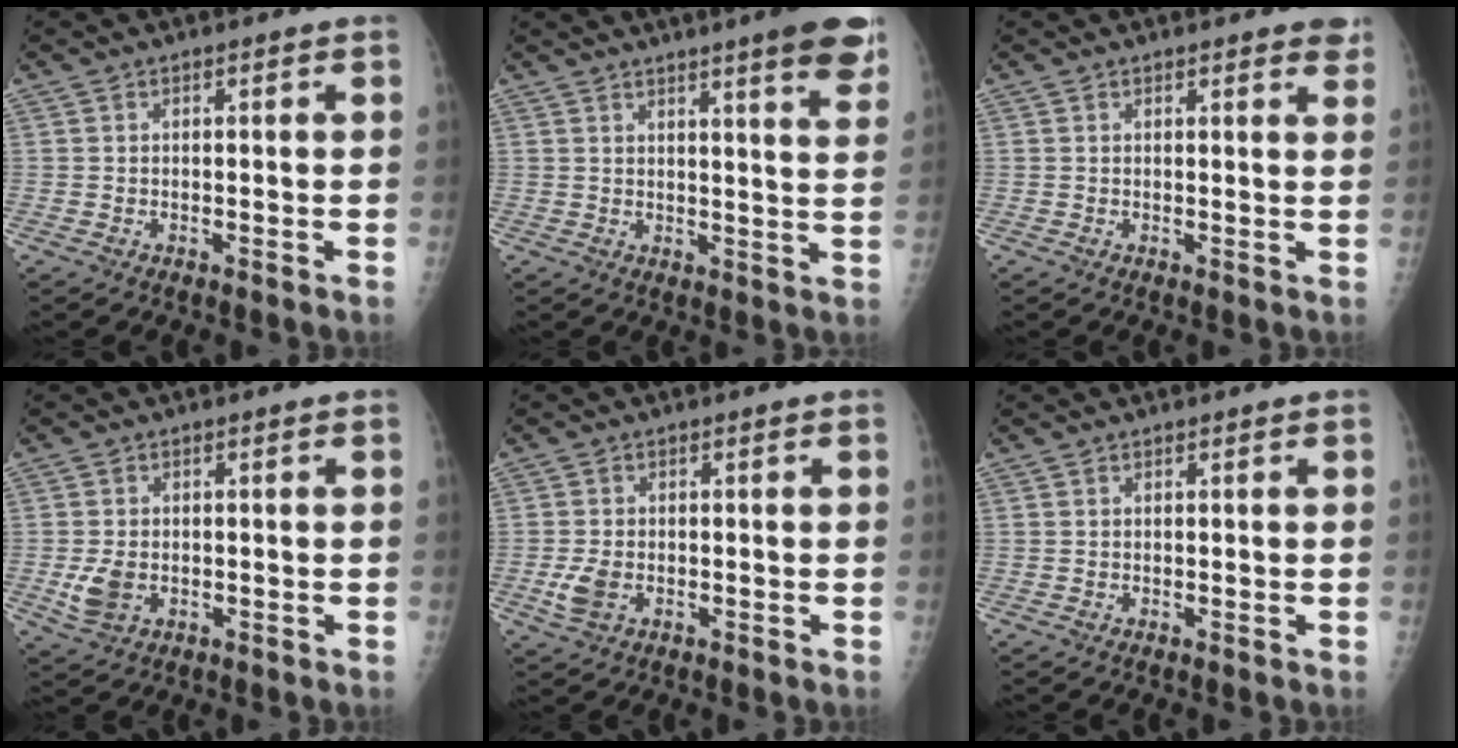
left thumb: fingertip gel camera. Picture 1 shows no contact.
{"total": 10.1, "force": [6.9, 0.9, 7.4], "torque": [-0.078, -0.029, 0.076]}
{"total": 3.6, "force": [2.8, 1.0, 2.1], "torque": [-0.008, -0.005, 0.025]}
{"total": 4.6, "force": [-1.1, 3.2, 3.1], "torque": [-0.060, 0.000, -0.014]}
{"total": 4.0, "force": [-1.2, 2.6, 2.8], "torque": [-0.062, 0.002, -0.019]}
{"total": 0.0}